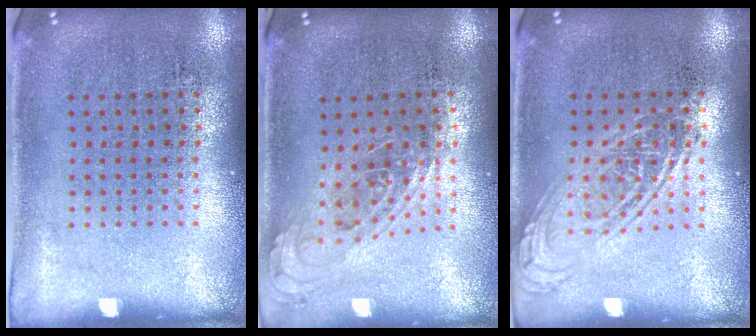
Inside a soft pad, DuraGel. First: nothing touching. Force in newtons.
{"total": 0.8, "press": 0.8, "slide": 0.3}
{"total": 1.5, "press": 1.5, "slide": 0.1}